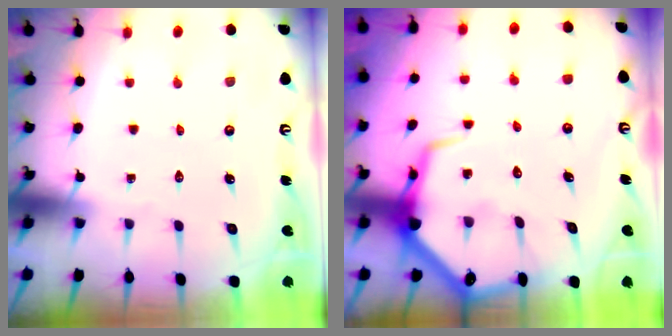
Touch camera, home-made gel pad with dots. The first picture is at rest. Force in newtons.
{"total": 9.4, "press": 9.4, "slide": 1.0}